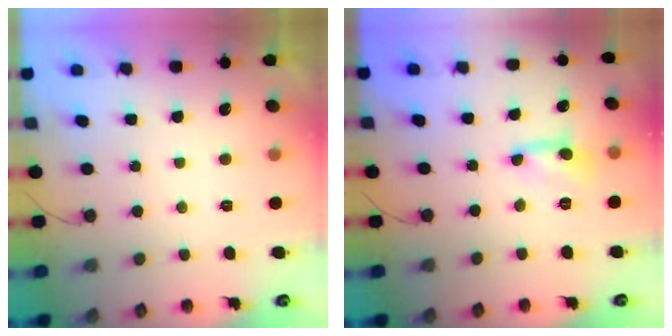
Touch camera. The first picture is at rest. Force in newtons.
{"total": 1.8, "press": 1.8, "slide": 0.2}